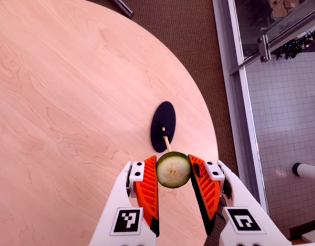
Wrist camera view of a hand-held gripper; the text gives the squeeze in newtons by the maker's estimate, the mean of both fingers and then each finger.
{"total": 7.8, "left": 7.8, "right": 7.8}